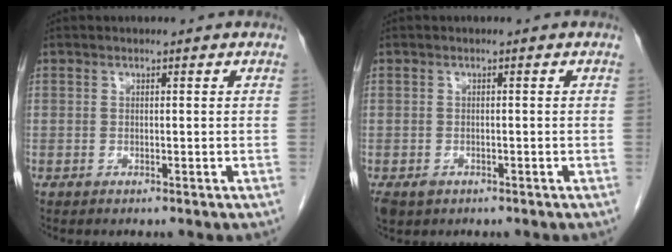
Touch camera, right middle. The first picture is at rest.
{"total": 3.2, "force": [-1.9, 2.2, 1.3], "torque": [-0.027, -0.004, -0.029]}